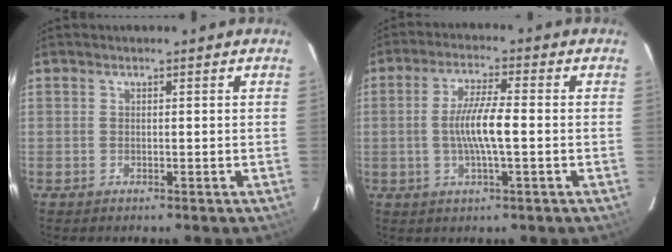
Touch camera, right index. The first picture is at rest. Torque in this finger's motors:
{"motor_torque": [1.44, -0.18, 0.76, 0.18]}